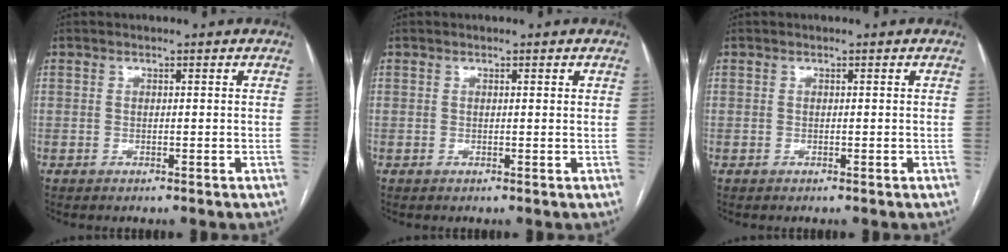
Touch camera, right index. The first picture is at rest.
{"total": 0.6, "force": [0.3, 0.0, 0.5], "torque": [-0.009, 0.002, 0.004]}
{"total": 0.0}